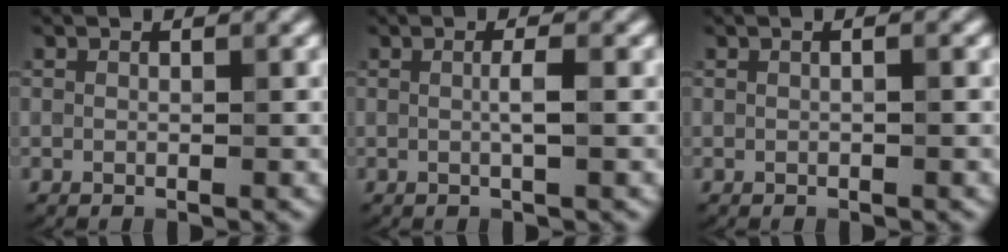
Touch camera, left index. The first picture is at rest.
{"total": 1.6, "force": [0.0, 0.3, 1.5], "torque": [-0.030, 0.003, -0.002]}
{"total": 0.6, "force": [0.1, 0.1, 0.6], "torque": [-0.014, 0.001, -0.003]}